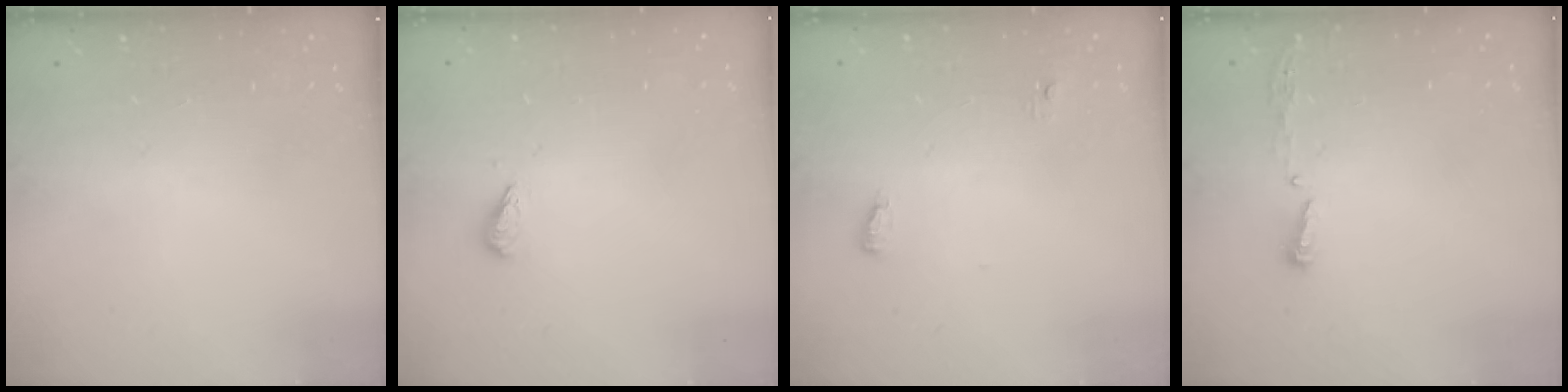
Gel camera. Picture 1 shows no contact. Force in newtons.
{"total": 2.7, "press": 2.7, "slide": 0.6}
{"total": 3.7, "press": 3.5, "slide": 1.2}
{"total": 3.8, "press": 3.8, "slide": 0.4}